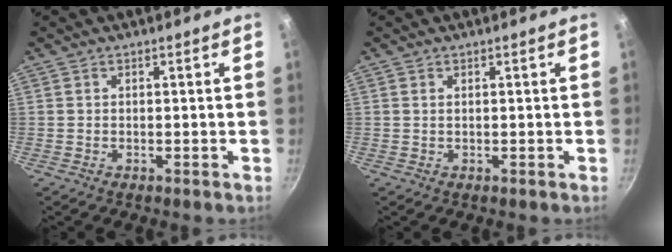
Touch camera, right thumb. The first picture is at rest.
{"total": 0.6, "force": [0.1, 0.3, 0.5], "torque": [-0.010, 0.000, 0.002]}